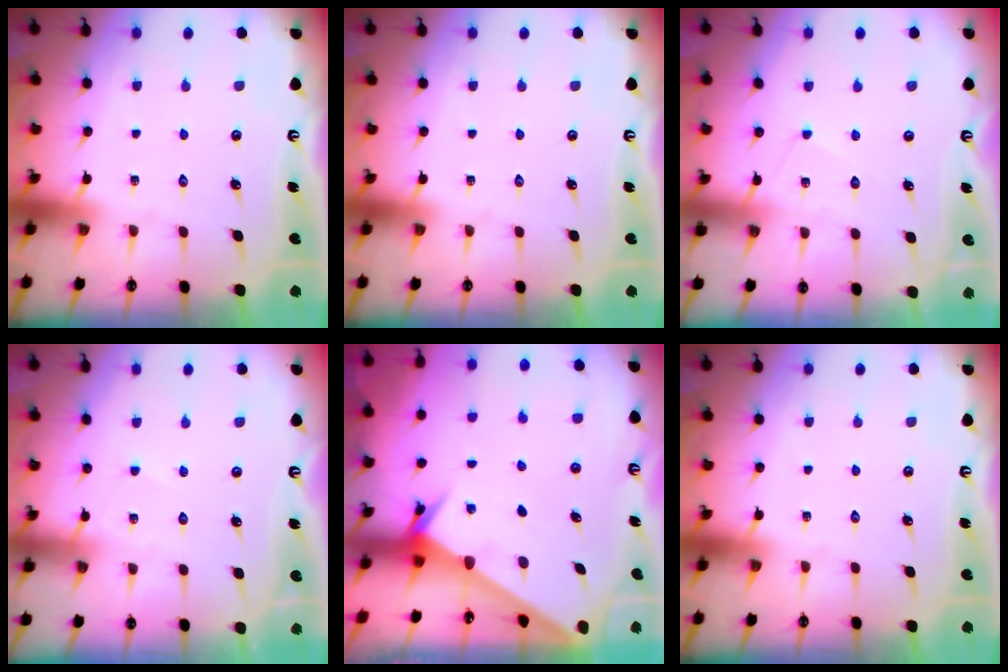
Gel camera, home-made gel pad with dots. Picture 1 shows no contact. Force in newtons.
{"total": 0.0}
{"total": 6.2, "press": 6.2, "slide": 0.5}
{"total": 4.8, "press": 4.8, "slide": 0.4}
{"total": 2.4, "press": 2.4, "slide": 0.3}
{"total": 0.0}